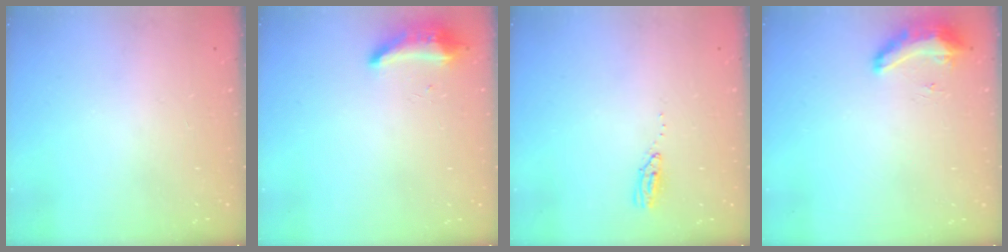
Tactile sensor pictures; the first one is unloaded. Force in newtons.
{"total": 8.4, "press": 8.3, "slide": 1.6}
{"total": 3.5, "press": 3.5, "slide": 0.3}
{"total": 9.2, "press": 8.6, "slide": 3.1}